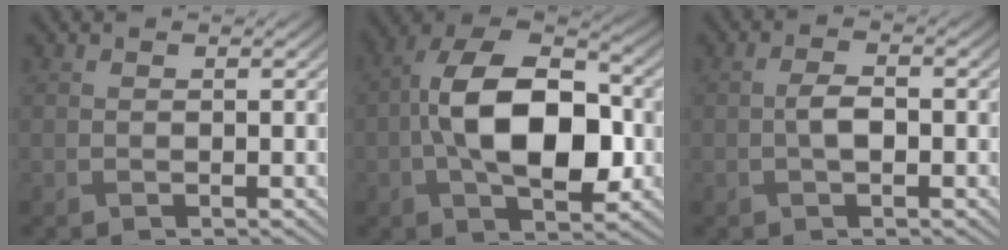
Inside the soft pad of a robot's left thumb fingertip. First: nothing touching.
{"total": 14.1, "force": [-1.5, 7.7, 11.7], "torque": [-0.214, 0.012, -0.037]}
{"total": 2.5, "force": [-0.3, 1.2, 2.1], "torque": [-0.049, 0.003, -0.005]}